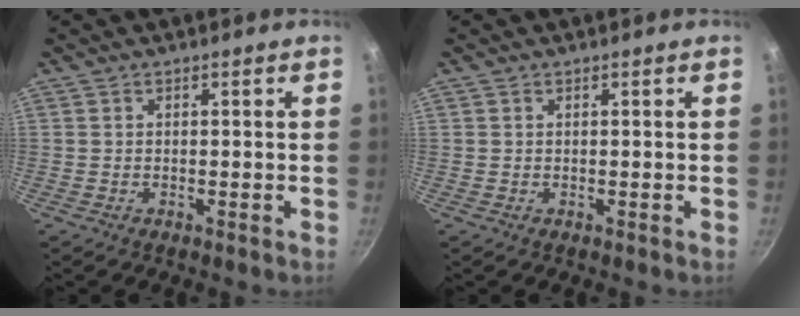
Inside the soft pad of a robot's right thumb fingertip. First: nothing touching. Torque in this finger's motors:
{"motor_torque": [0.21, -0.16, -0.26, 0.13, -0.03]}